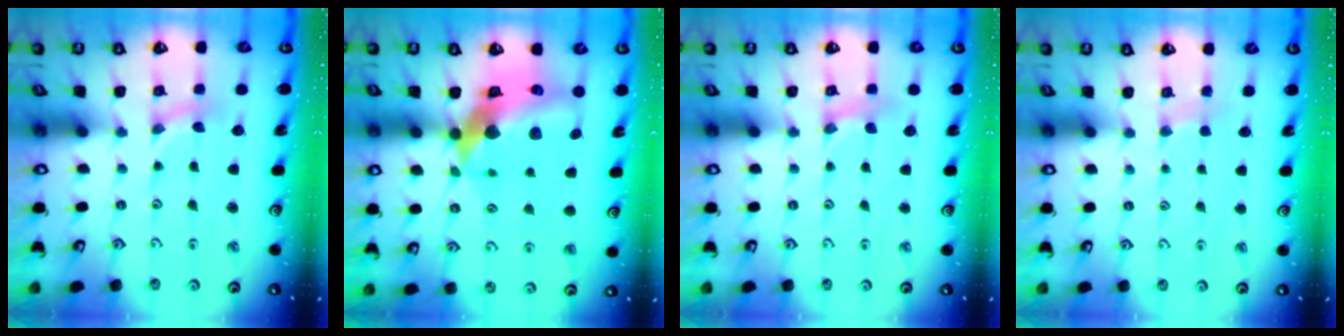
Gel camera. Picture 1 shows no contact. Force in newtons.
{"total": 15.8, "press": 15.7, "slide": 2.3}
{"total": 1.5, "press": 1.4, "slide": 0.2}
{"total": 2.0, "press": 2.0, "slide": 0.3}